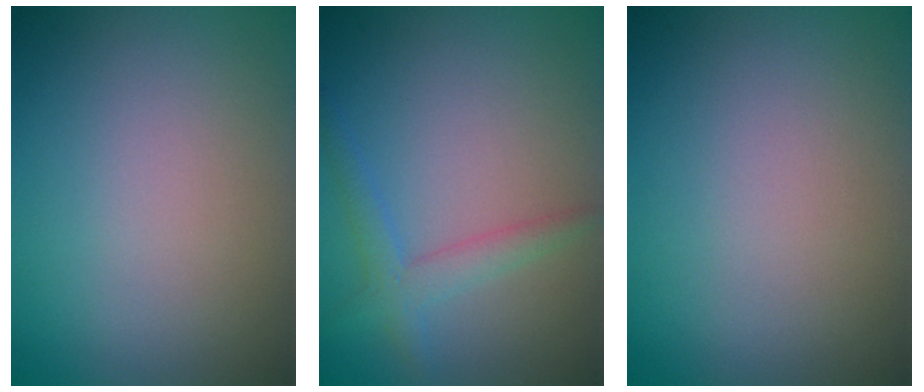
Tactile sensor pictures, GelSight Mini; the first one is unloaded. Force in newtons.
{"total": 2.5, "press": 2.5, "slide": 0.1}
{"total": 0.0}